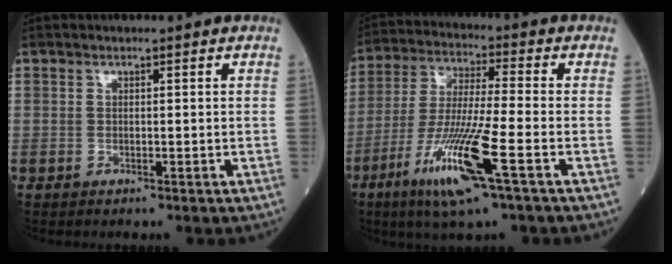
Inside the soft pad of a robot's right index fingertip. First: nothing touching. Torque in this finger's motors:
{"motor_torque": [0.43, -0.31, 0.32, 0.21]}